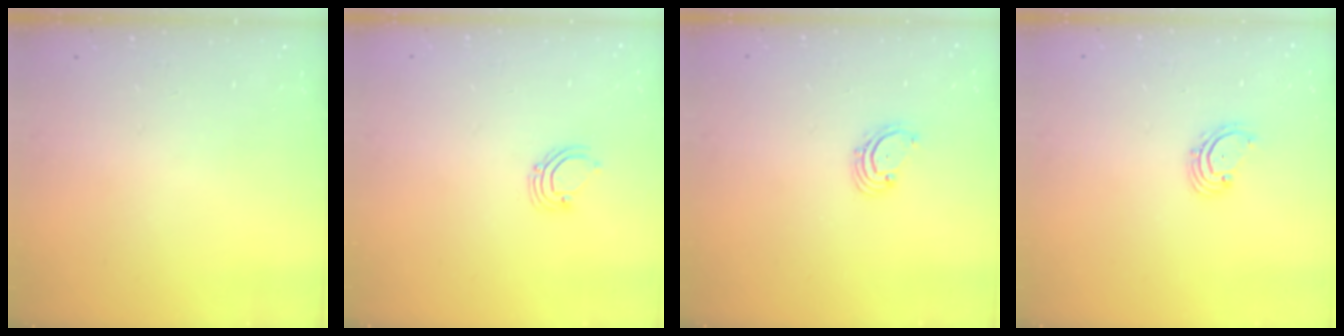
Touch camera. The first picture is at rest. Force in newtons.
{"total": 3.8, "press": 3.8, "slide": 0.3}
{"total": 1.9, "press": 1.8, "slide": 0.2}
{"total": 2.2, "press": 2.1, "slide": 0.7}